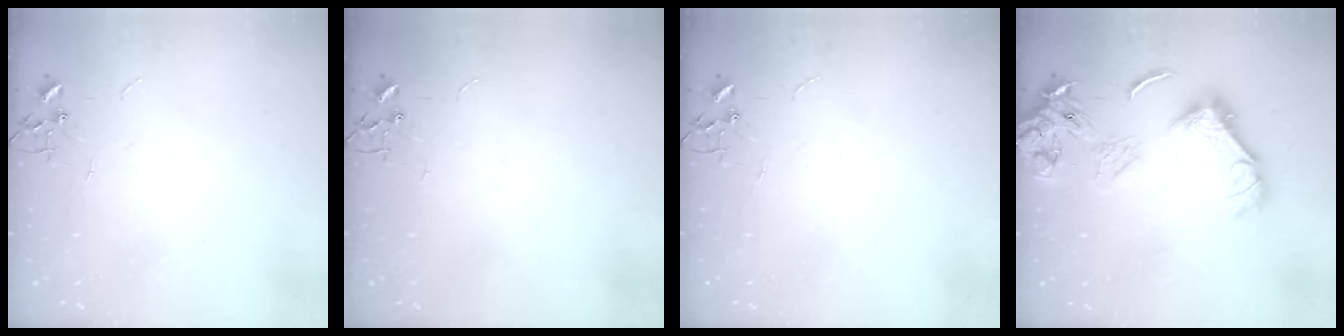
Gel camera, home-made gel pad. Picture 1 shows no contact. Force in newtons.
{"total": 0.0}
{"total": 0.0}
{"total": 14.9, "press": 14.8, "slide": 1.8}